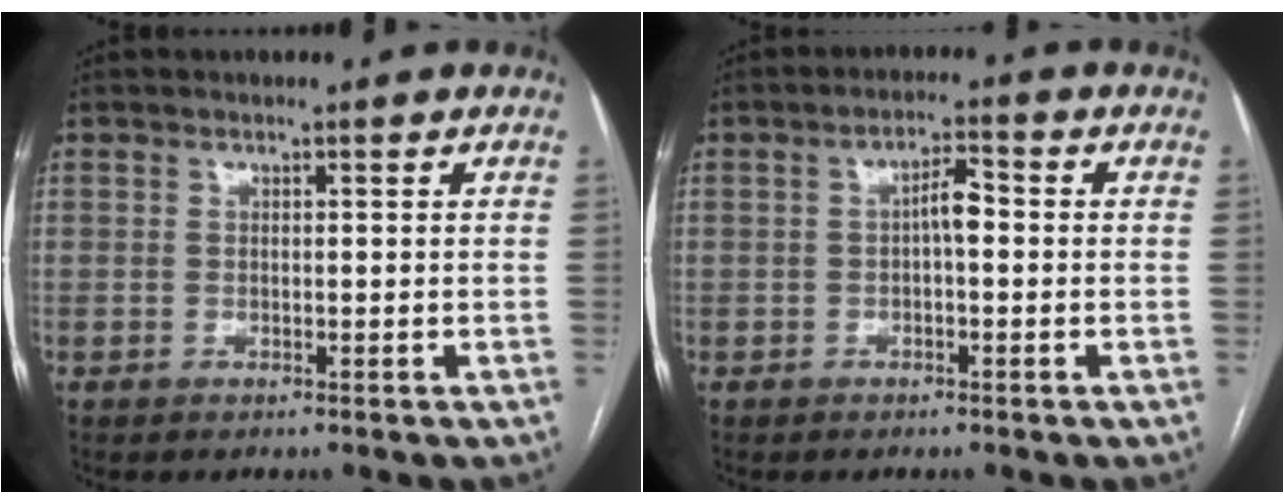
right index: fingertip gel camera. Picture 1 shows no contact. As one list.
[{"total": 3.3, "force": [-0.2, 1.0, 3.2], "torque": [-0.053, 0.014, -0.003]}]